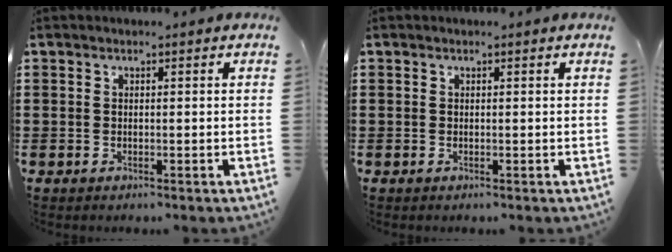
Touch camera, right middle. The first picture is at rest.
{"total": 0.0}